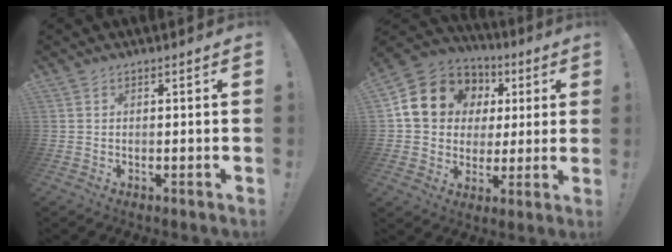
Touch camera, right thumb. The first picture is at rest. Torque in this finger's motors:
{"motor_torque": [2.00, 2.06, 0.71, -0.42, 0.04]}